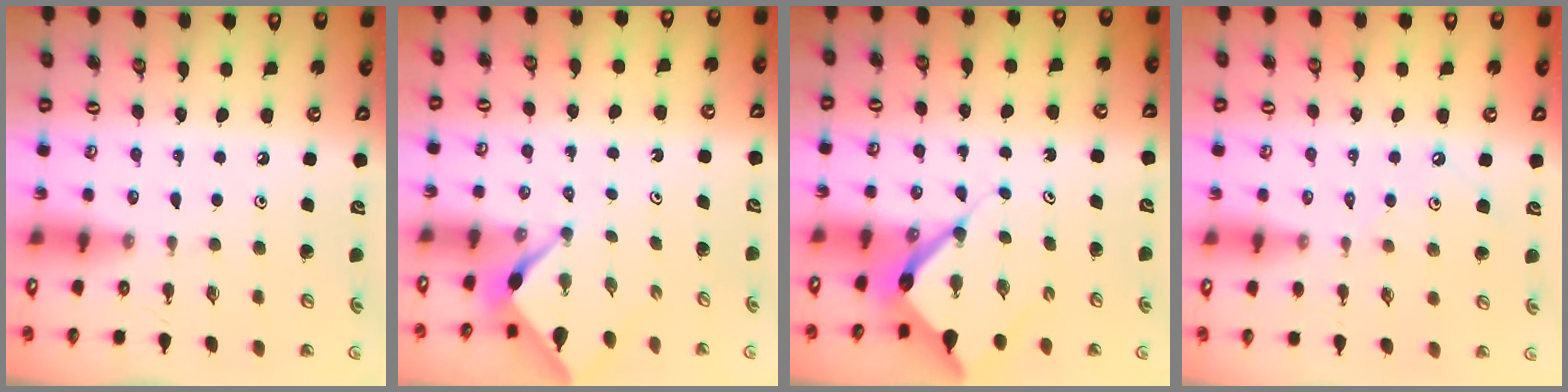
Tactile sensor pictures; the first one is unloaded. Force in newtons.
{"total": 2.3, "press": 2.3, "slide": 0.3}
{"total": 7.5, "press": 7.5, "slide": 0.6}
{"total": 2.4, "press": 2.4, "slide": 0.4}